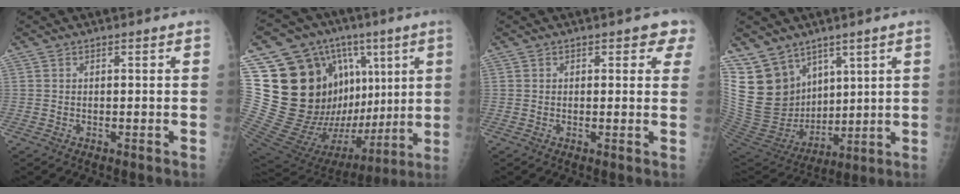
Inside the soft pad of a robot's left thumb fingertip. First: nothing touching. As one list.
[{"total": 32.5, "force": [6.8, 19.2, 25.3], "torque": [-0.377, 0.022, 0.139]}, {"total": 3.1, "force": [1.8, 2.3, 1.3], "torque": [0.030, -0.003, 0.013]}, {"total": 16.3, "force": [10.0, 11.2, 6.5], "torque": [-0.095, -0.039, 0.221]}]